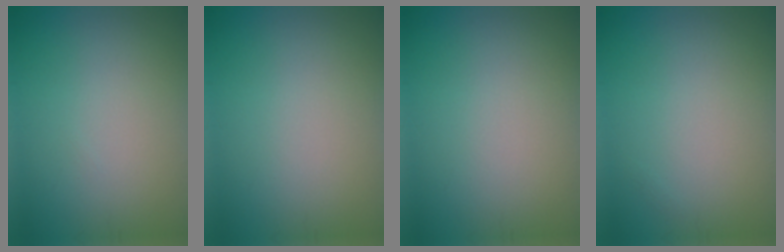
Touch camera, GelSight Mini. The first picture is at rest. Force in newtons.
{"total": 0.0}
{"total": 0.0}
{"total": 0.0}